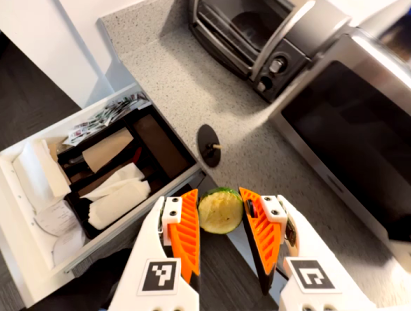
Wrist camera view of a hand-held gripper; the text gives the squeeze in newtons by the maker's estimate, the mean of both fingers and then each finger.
{"total": 10.6, "left": 11.1, "right": 10.2}